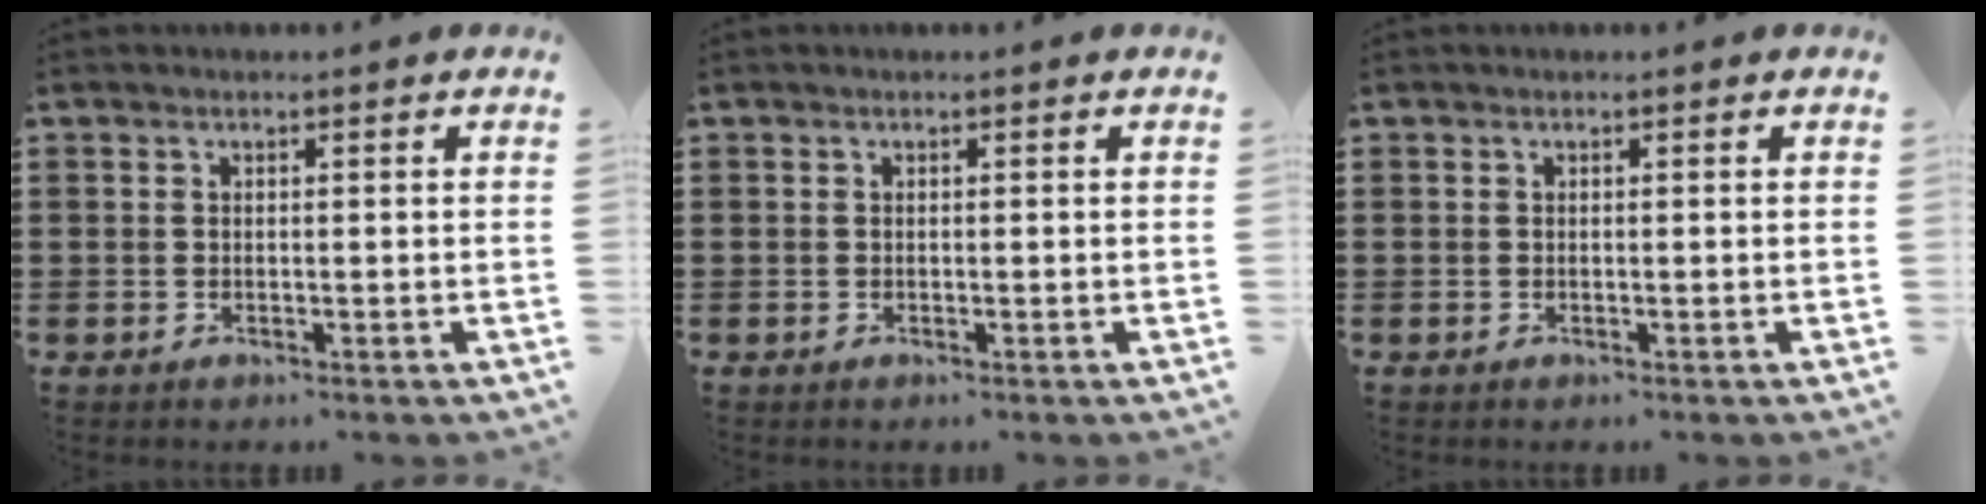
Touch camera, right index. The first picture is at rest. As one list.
[{"total": 0.0}, {"total": 0.0}]